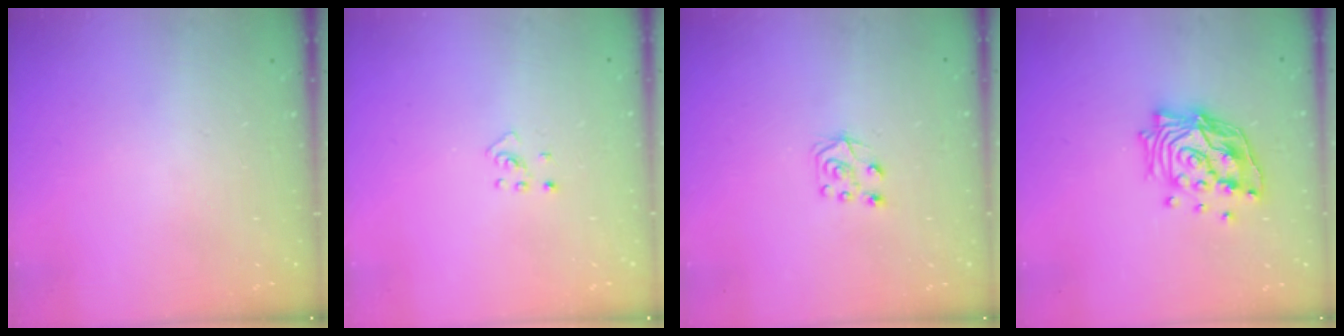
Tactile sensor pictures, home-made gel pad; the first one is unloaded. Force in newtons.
{"total": 2.7, "press": 2.7, "slide": 0.5}
{"total": 6.1, "press": 6.1, "slide": 0.5}
{"total": 16.0, "press": 15.8, "slide": 2.3}